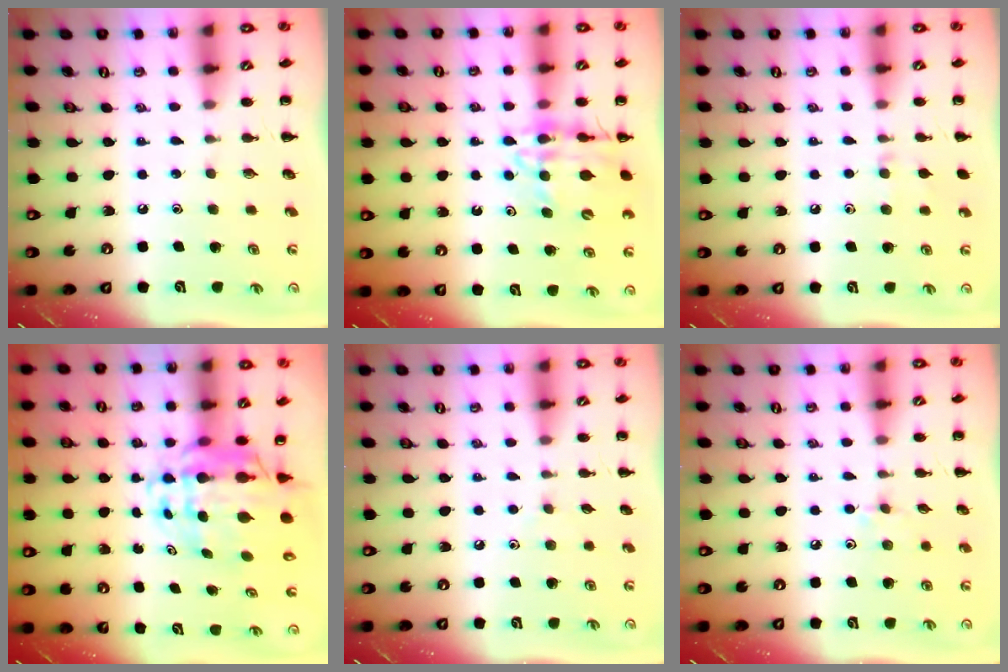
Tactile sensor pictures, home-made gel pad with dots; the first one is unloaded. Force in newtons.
{"total": 13.5, "press": 13.1, "slide": 3.3}
{"total": 5.2, "press": 4.8, "slide": 1.9}
{"total": 10.8, "press": 10.4, "slide": 2.9}
{"total": 3.5, "press": 3.3, "slide": 1.2}
{"total": 5.7, "press": 5.4, "slide": 1.8}